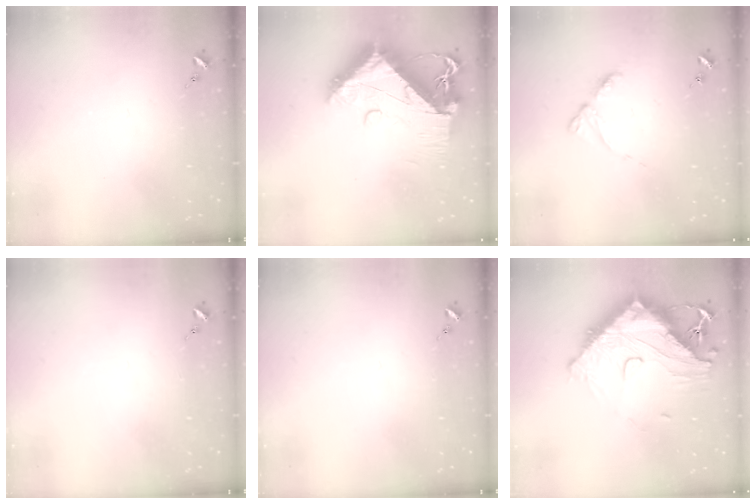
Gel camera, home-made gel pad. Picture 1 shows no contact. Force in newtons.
{"total": 16.5, "press": 16.4, "slide": 1.8}
{"total": 5.2, "press": 5.1, "slide": 0.6}
{"total": 0.0}
{"total": 0.0}
{"total": 20.5, "press": 20.4, "slide": 1.8}